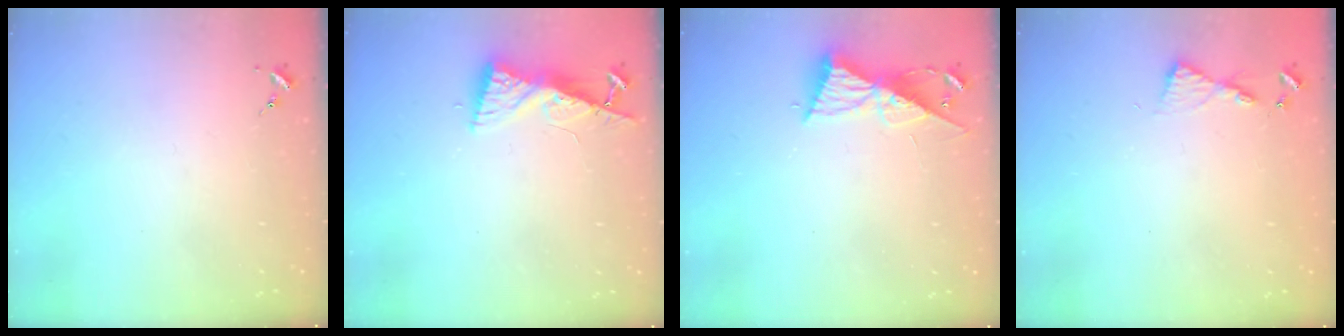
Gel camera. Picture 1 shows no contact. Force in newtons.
{"total": 8.1, "press": 8.1, "slide": 0.8}
{"total": 9.5, "press": 9.5, "slide": 0.5}
{"total": 5.3, "press": 5.3, "slide": 0.5}